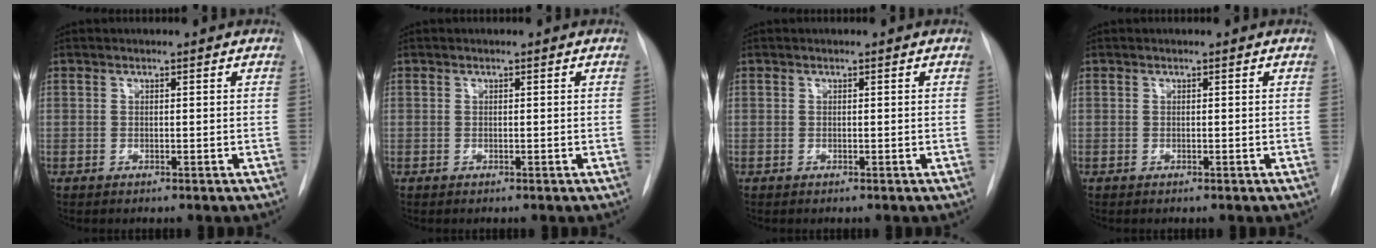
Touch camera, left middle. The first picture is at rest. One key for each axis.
{"total": 0.0}
{"total": 0.0}
{"total": 0.0}